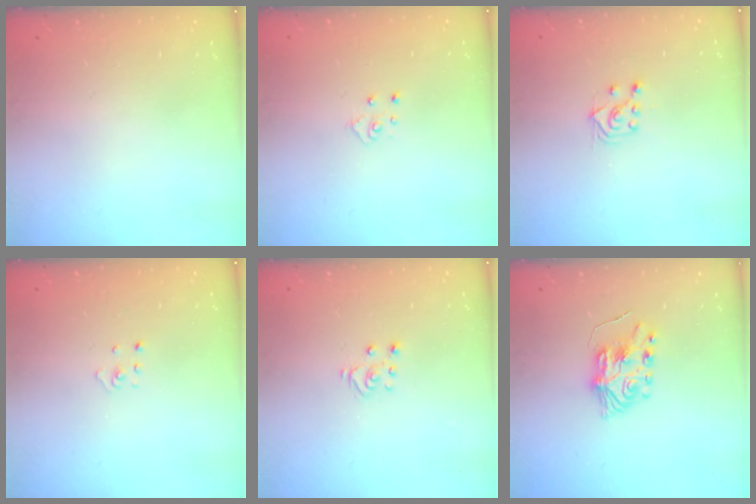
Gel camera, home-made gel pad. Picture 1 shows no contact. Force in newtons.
{"total": 4.2, "press": 4.2, "slide": 0.4}
{"total": 5.7, "press": 5.7, "slide": 0.8}
{"total": 1.9, "press": 1.9, "slide": 0.1}
{"total": 3.9, "press": 3.9, "slide": 0.1}
{"total": 7.5, "press": 7.5, "slide": 0.8}